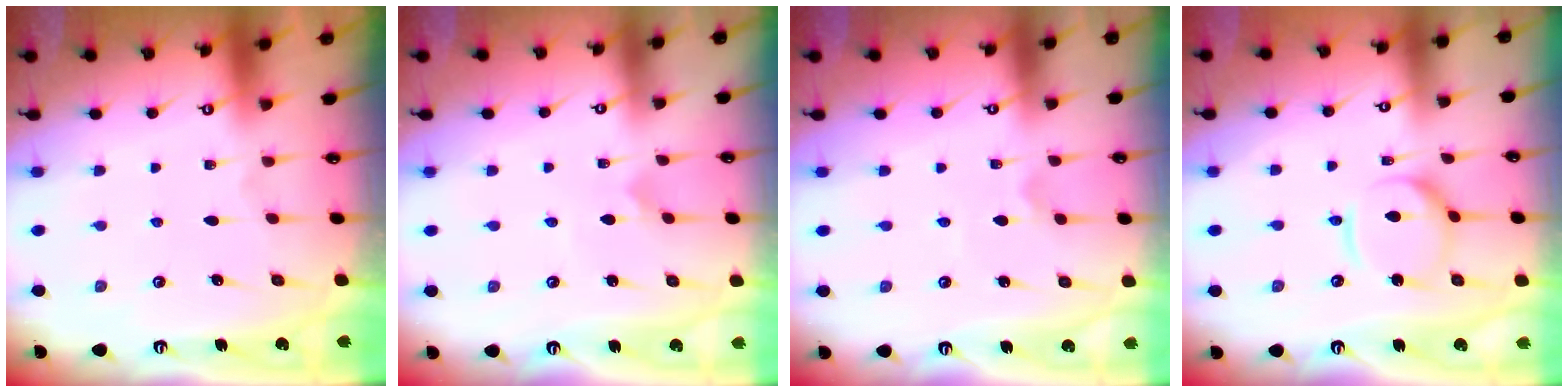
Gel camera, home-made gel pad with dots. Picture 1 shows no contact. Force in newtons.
{"total": 1.0, "press": 1.0, "slide": 0.1}
{"total": 2.0, "press": 2.0, "slide": 0.4}
{"total": 9.5, "press": 9.5, "slide": 0.9}